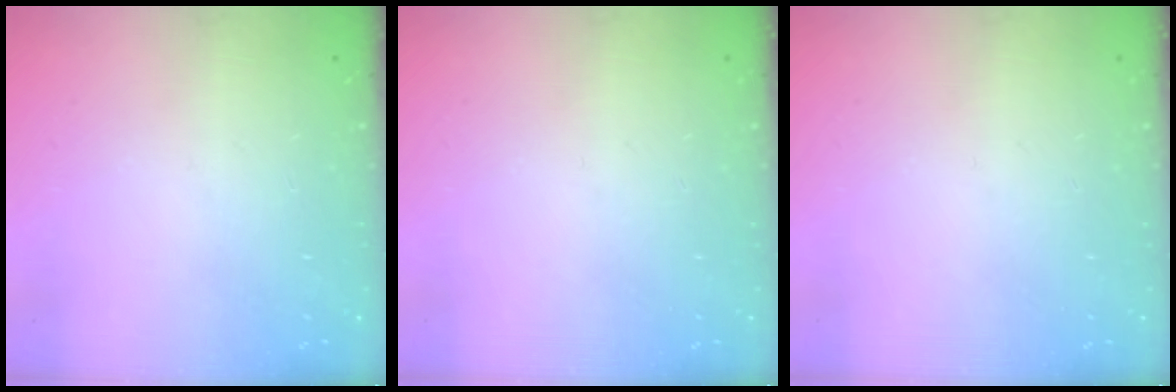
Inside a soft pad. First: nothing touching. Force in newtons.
{"total": 0.0}
{"total": 0.0}